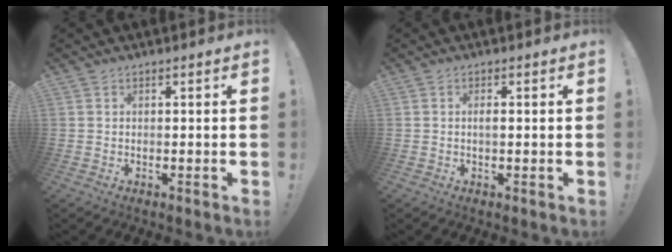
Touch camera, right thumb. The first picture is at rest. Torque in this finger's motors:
{"motor_torque": [-0.07, 0.08, 0.12, -0.04, 0.11]}